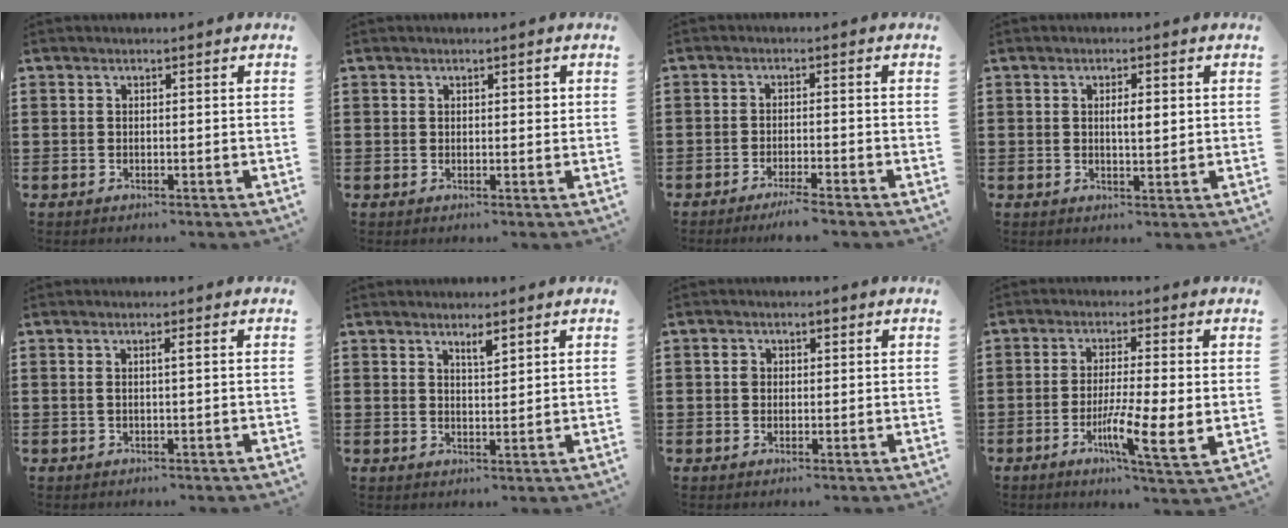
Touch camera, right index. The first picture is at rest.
{"total": 1.0, "force": [0.4, 0.6, 0.6], "torque": [-0.005, 0.002, 0.006]}
{"total": 2.9, "force": [-2.5, -0.4, 1.4], "torque": [-0.023, -0.001, -0.047]}
{"total": 2.4, "force": [0.4, 0.7, 2.3], "torque": [-0.044, 0.004, 0.003]}
{"total": 1.2, "force": [0.1, -0.2, 1.2], "torque": [-0.022, -0.002, 0.000]}
{"total": 2.3, "force": [1.8, 0.4, 1.4], "torque": [-0.021, -0.001, 0.030]}
{"total": 1.6, "force": [0.3, 1.4, 0.9], "torque": [-0.020, 0.010, 0.003]}
{"total": 7.9, "force": [-1.8, 1.0, 7.6], "torque": [-0.136, -0.010, -0.028]}